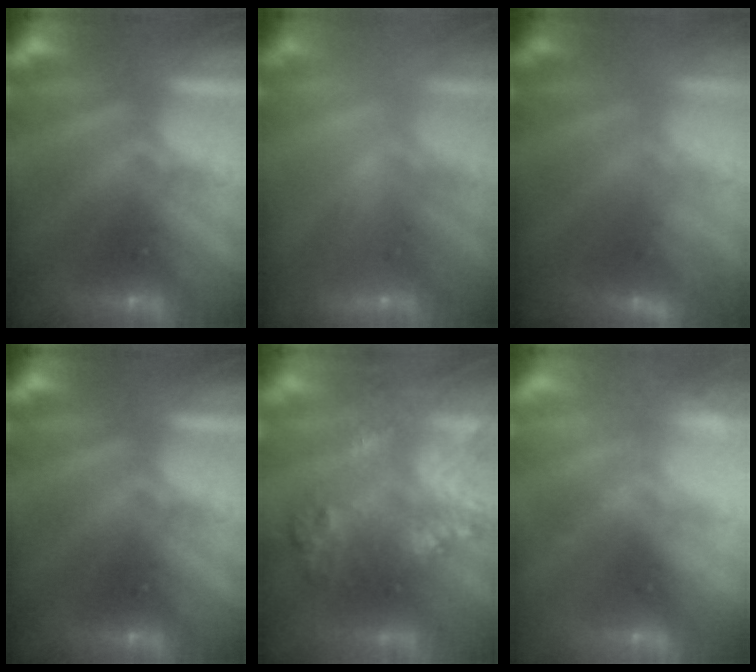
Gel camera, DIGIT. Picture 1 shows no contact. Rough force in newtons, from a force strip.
{"total": 2.2}
{"total": 2.8}
{"total": 0.0}
{"total": 7.9}
{"total": 2.3}